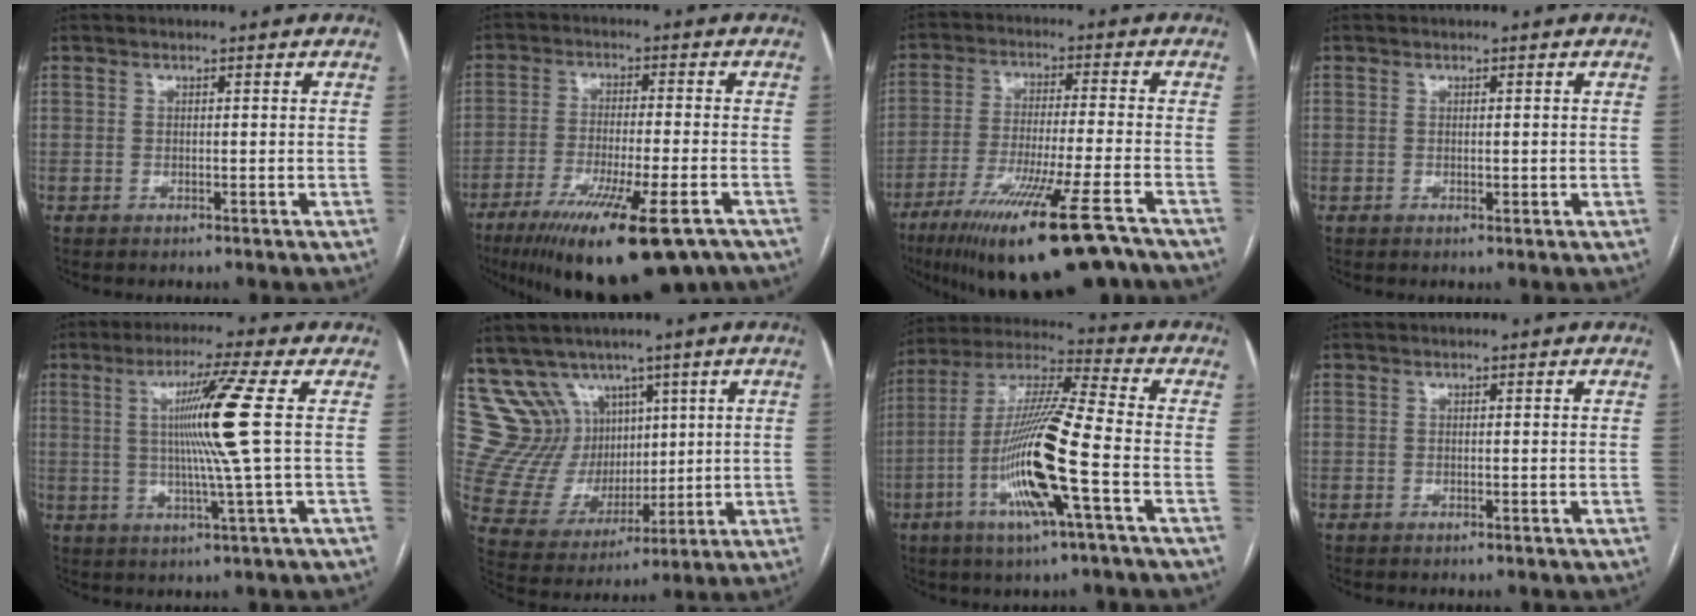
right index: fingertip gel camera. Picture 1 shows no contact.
{"total": 19.7, "force": [-13.4, 3.0, 14.0], "torque": [-0.191, -0.042, -0.207]}
{"total": 20.0, "force": [-13.8, 1.5, 14.3], "torque": [-0.211, -0.049, -0.224]}
{"total": 0.8, "force": [0.0, 0.4, 0.6], "torque": [-0.009, -0.003, 0.000]}
{"total": 10.1, "force": [1.4, -2.6, 9.7], "torque": [-0.172, -0.002, 0.033]}
{"total": 12.4, "force": [7.8, 9.0, 3.6], "torque": [-0.081, 0.046, 0.171]}
{"total": 16.6, "force": [-5.2, 0.3, 15.8], "torque": [-0.316, -0.009, -0.103]}
{"total": 0.0}